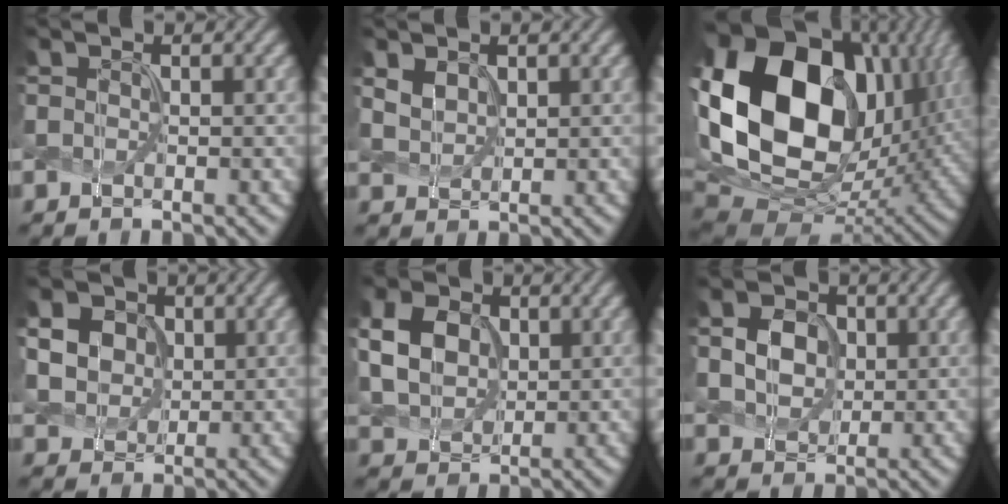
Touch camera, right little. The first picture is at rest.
{"total": 1.7, "force": [0.8, 1.3, 0.8], "torque": [-0.033, 0.004, 0.023]}
{"total": 21.0, "force": [4.0, 14.9, 14.3], "torque": [-0.326, 0.024, 0.075]}
{"total": 8.4, "force": [2.8, 6.8, 4.0], "torque": [-0.112, 0.032, 0.046]}
{"total": 5.9, "force": [0.8, 4.6, 3.6], "torque": [-0.114, 0.014, 0.021]}
{"total": 3.2, "force": [0.0, 2.7, 1.7], "torque": [-0.048, 0.002, 0.002]}